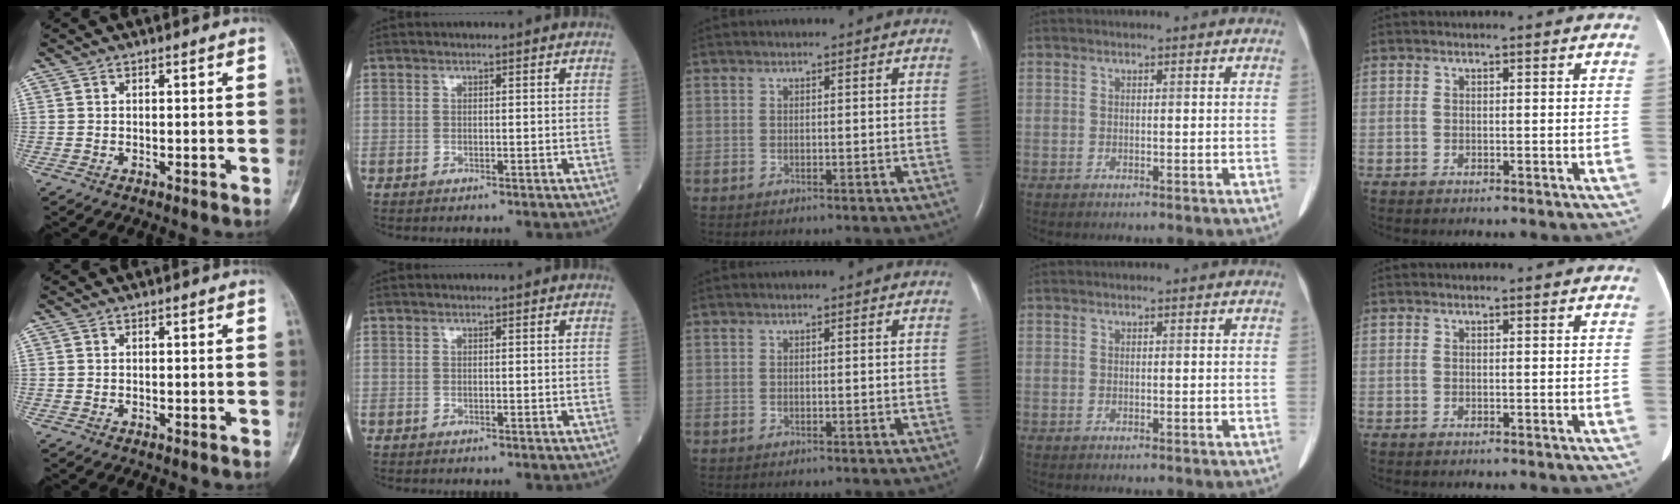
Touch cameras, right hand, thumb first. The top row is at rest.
{}